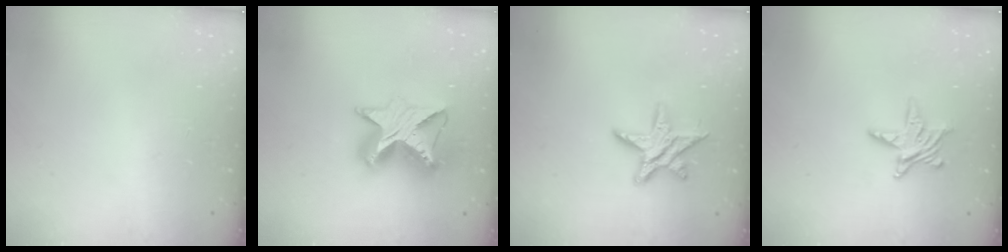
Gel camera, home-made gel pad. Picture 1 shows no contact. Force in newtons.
{"total": 11.8, "press": 11.8, "slide": 1.0}
{"total": 10.6, "press": 10.6, "slide": 0.5}
{"total": 6.7, "press": 6.7, "slide": 0.3}